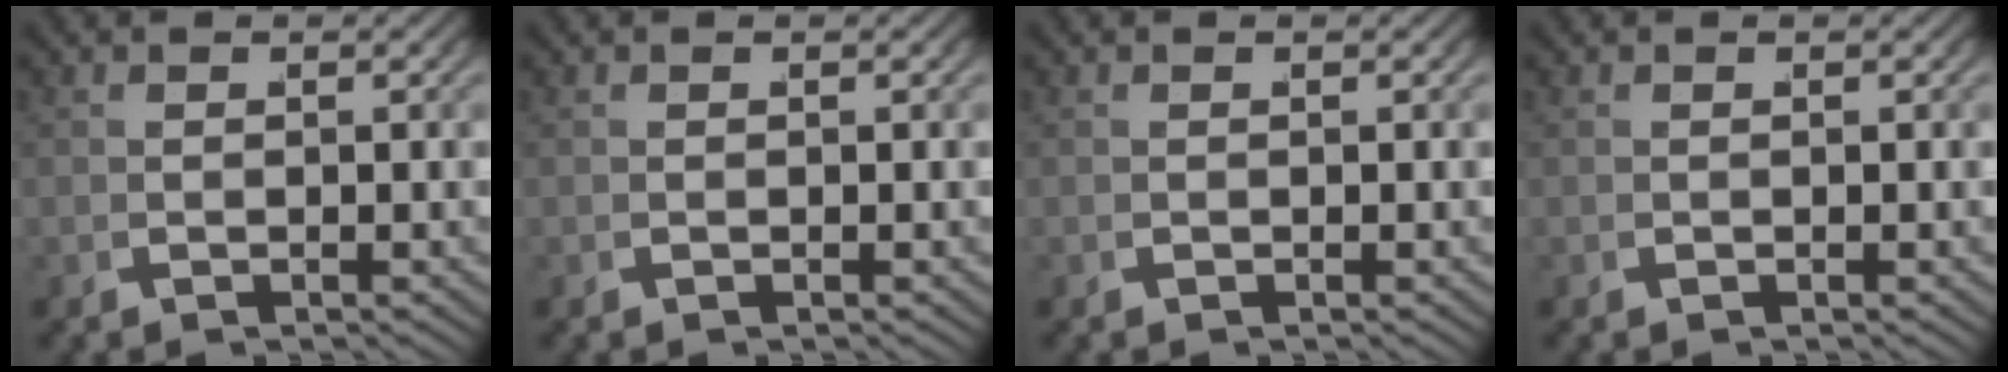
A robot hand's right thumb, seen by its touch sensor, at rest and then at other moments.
{"total": 0.0}
{"total": 0.0}
{"total": 0.0}